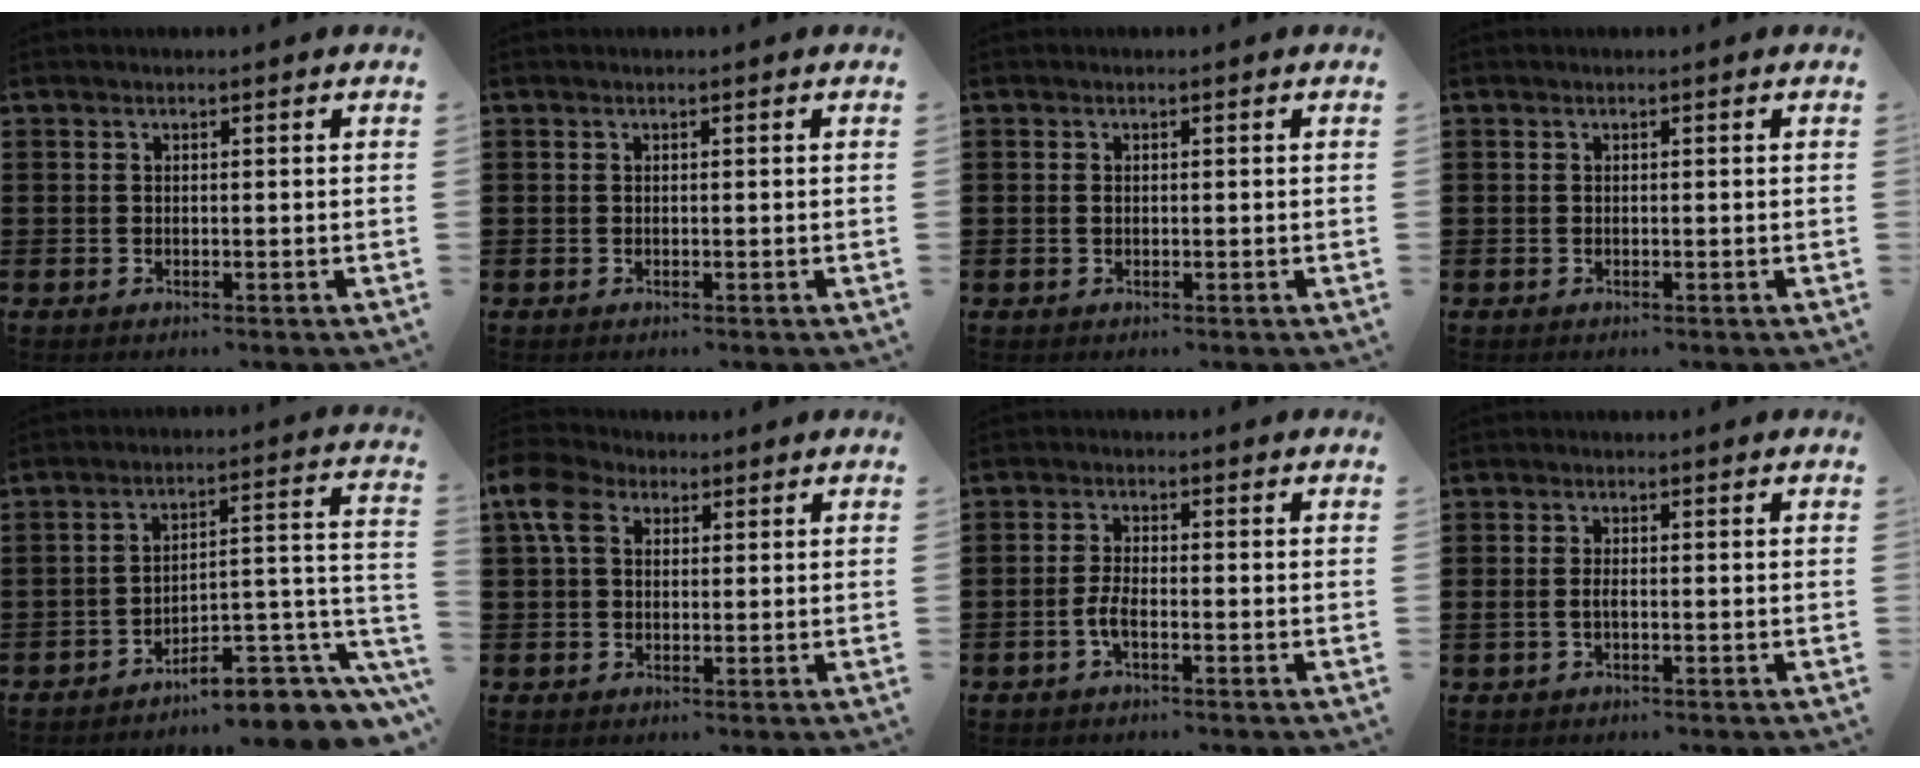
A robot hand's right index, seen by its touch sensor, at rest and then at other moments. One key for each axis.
{"total": 0.0}
{"total": 0.6, "fx": -0.1, "fy": 0.4, "fz": 0.5, "tx": -0.011, "ty": -0.001, "tz": -0.001}
{"total": 0.0}
{"total": 7.4, "fx": -6.1, "fy": 2.0, "fz": 3.8, "tx": -0.046, "ty": 0.002, "tz": -0.114}
{"total": 6.0, "fx": 2.5, "fy": 4.4, "fz": 3.2, "tx": -0.087, "ty": 0.017, "tz": 0.044}
{"total": 2.9, "fx": -1.2, "fy": 0.8, "fz": 2.5, "tx": -0.066, "ty": -0.006, "tz": -0.029}
{"total": 1.4, "fx": -0.4, "fy": 0.5, "fz": 1.3, "tx": -0.031, "ty": -0.004, "tz": -0.009}